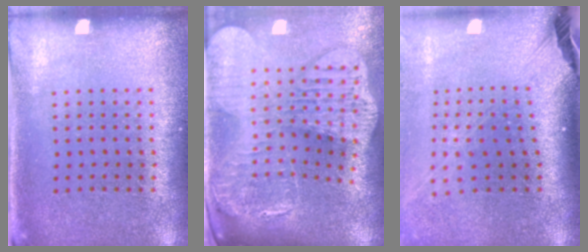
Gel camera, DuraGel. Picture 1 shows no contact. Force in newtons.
{"total": 4.5, "press": 3.3, "slide": 3.0}
{"total": 2.7, "press": 1.9, "slide": 1.9}